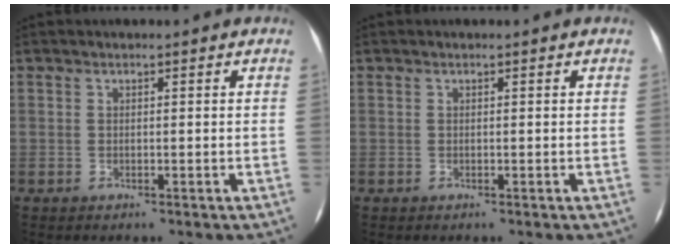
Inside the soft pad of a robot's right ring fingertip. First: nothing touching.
{"total": 0.0}